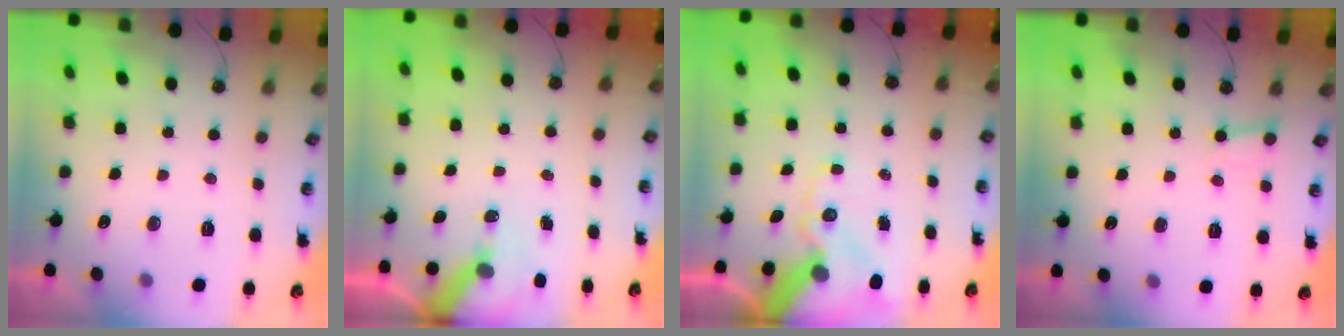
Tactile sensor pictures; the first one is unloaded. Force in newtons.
{"total": 5.4, "press": 5.4, "slide": 0.7}
{"total": 17.7, "press": 17.5, "slide": 2.5}
{"total": 2.0, "press": 2.0, "slide": 0.2}